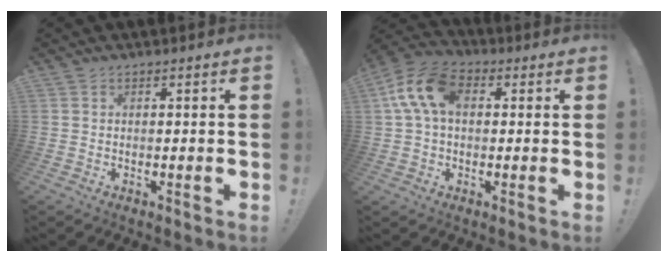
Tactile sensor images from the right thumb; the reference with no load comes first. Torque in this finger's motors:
{"motor_torque": [0.32, 0.32, 0.18, 0.17, 0.23]}